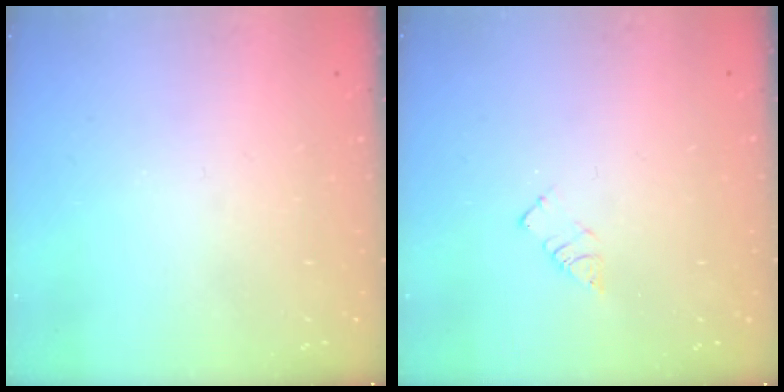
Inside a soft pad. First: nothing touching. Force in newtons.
{"total": 3.4, "press": 3.4, "slide": 0.2}